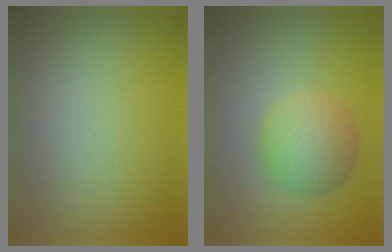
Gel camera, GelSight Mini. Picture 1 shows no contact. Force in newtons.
{"total": 4.0, "press": 4.0, "slide": 0.1}